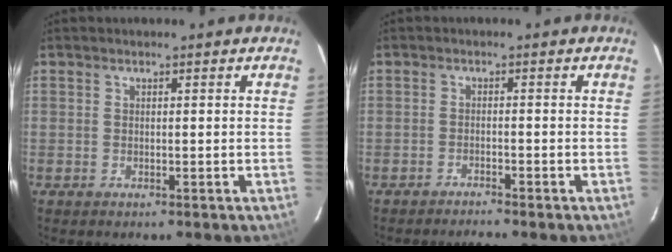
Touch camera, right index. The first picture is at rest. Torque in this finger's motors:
{"motor_torque": [-0.11, -0.24, 0.14, 0.01]}